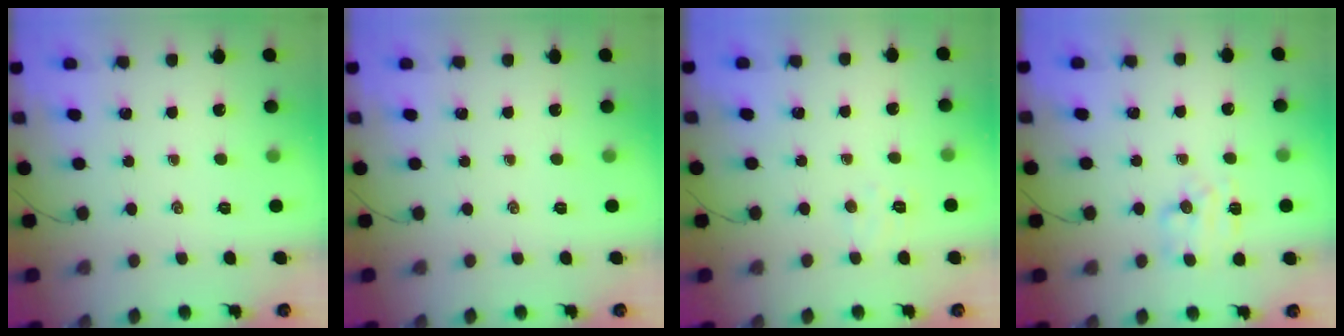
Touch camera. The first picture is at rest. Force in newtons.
{"total": 0.0}
{"total": 4.7, "press": 4.6, "slide": 1.0}
{"total": 6.0, "press": 5.9, "slide": 1.0}